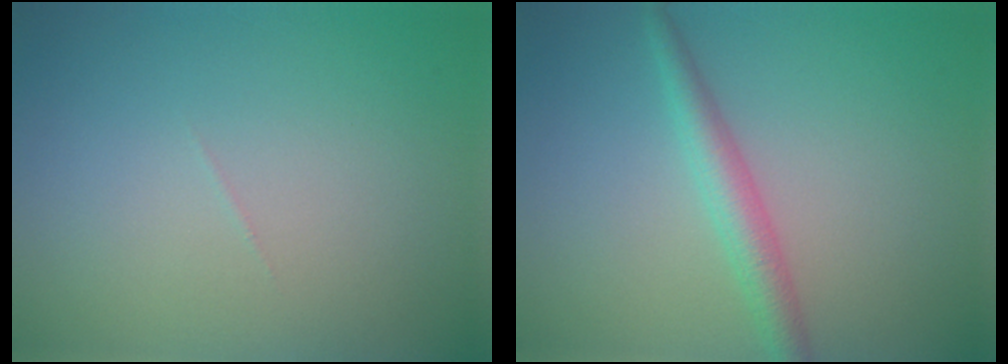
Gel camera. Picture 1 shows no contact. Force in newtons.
{"total": 2.7, "press": 2.7, "slide": 0.1}